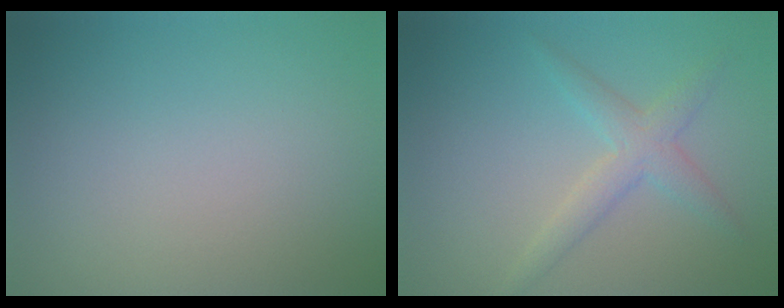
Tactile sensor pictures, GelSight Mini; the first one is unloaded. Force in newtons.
{"total": 2.6, "press": 2.6, "slide": 0.1}